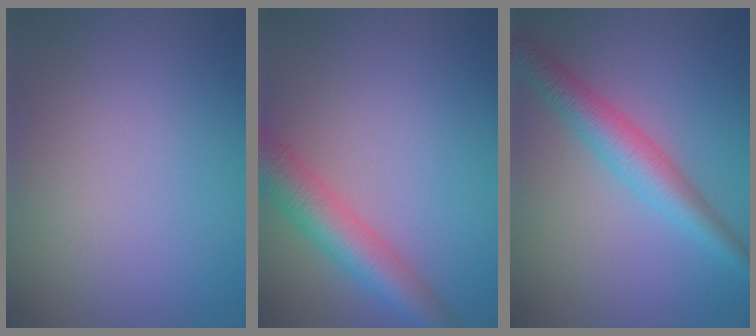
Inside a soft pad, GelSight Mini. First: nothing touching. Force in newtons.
{"total": 5.4, "press": 5.4, "slide": 0.2}
{"total": 4.1, "press": 4.1, "slide": 0.0}